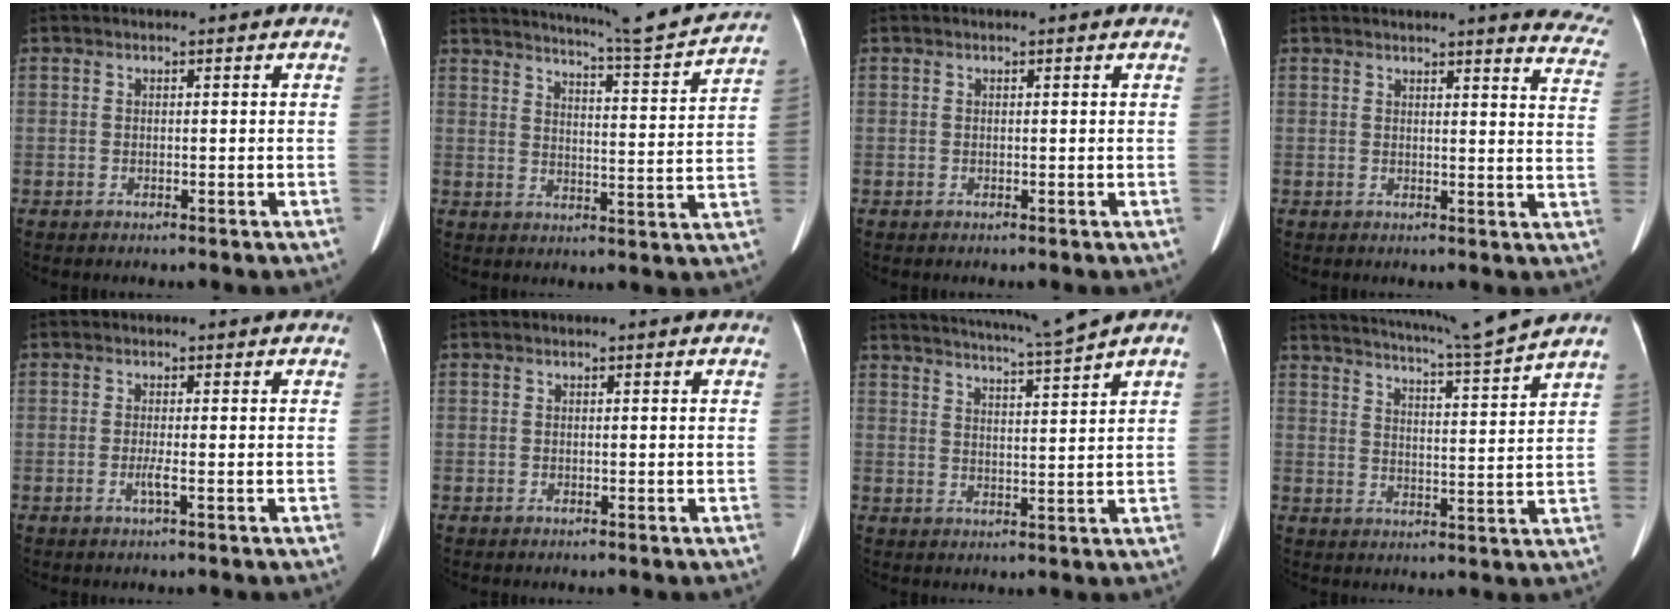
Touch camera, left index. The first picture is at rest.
{"total": 14.5, "force": [13.5, -1.2, 5.3], "torque": [-0.091, -0.035, 0.177]}
{"total": 0.8, "force": [0.7, 0.1, 0.3], "torque": [-0.006, 0.011, 0.006]}
{"total": 15.2, "force": [13.8, 1.5, 6.1], "torque": [-0.046, -0.058, 0.126]}
{"total": 1.9, "force": [-1.7, -0.3, 0.9], "torque": [-0.022, -0.002, -0.026]}
{"total": 0.0}
{"total": 8.1, "force": [6.8, -2.0, 3.9], "torque": [-0.067, -0.007, 0.104]}
{"total": 11.2, "force": [10.1, -2.5, 4.1], "torque": [-0.077, -0.033, 0.150]}